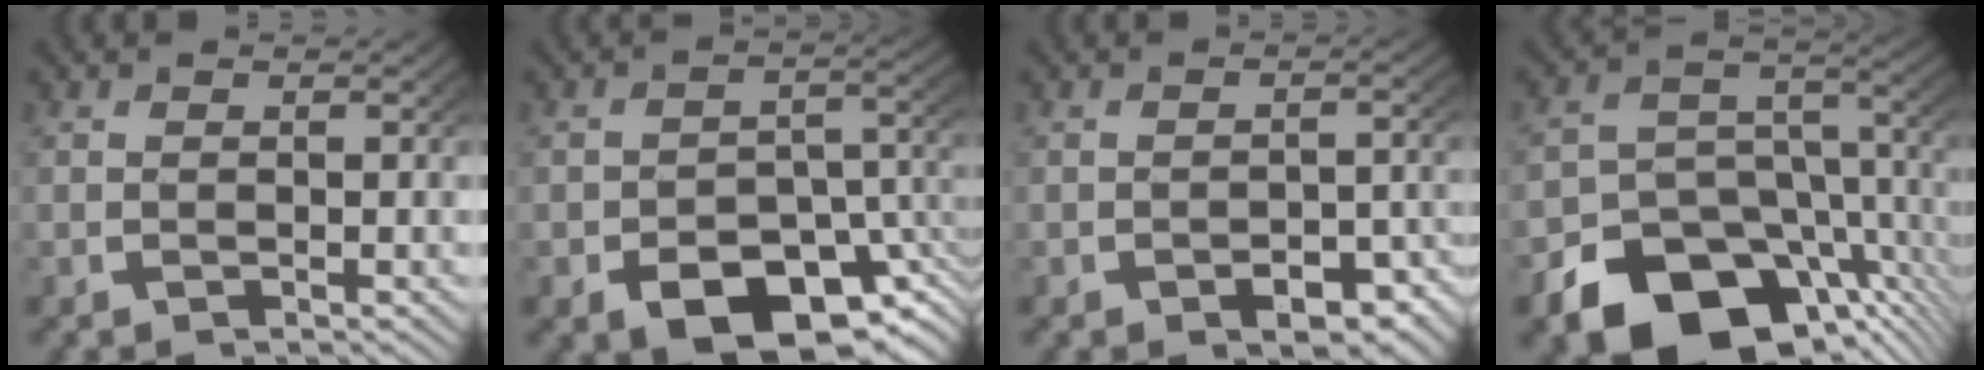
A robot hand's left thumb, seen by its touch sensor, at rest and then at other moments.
{"total": 10.1, "force": [-5.4, 5.8, 6.2], "torque": [-0.100, -0.034, -0.061]}
{"total": 3.7, "force": [-1.9, 2.0, 2.5], "torque": [-0.034, -0.015, -0.025]}
{"total": 14.5, "force": [-8.1, 8.5, 8.4], "torque": [-0.127, -0.048, -0.114]}